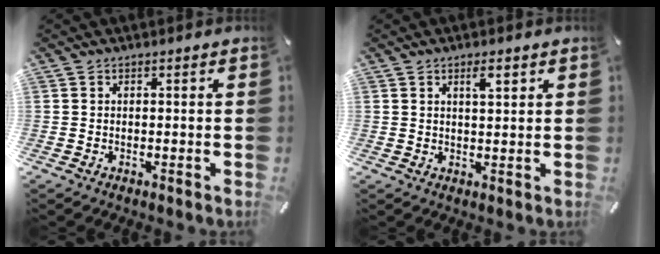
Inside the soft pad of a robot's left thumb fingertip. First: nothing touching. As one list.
[{"total": 3.4, "force": [1.9, 1.0, 2.6], "torque": [-0.040, -0.005, 0.029]}]